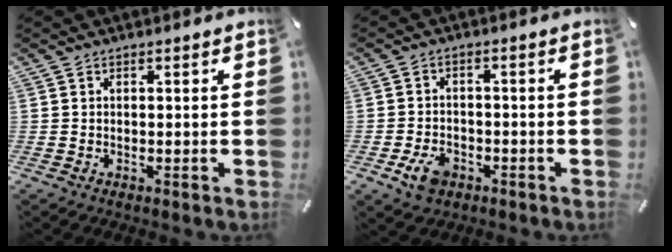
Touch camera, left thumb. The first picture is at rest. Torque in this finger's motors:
{"motor_torque": [-0.03, 0.15, 0.03, -0.01, 0.03]}